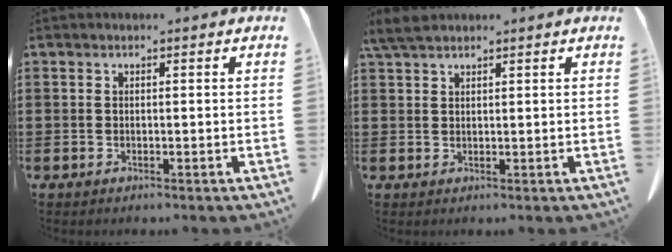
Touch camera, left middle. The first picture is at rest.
{"total": 3.2, "force": [2.5, 0.9, 1.8], "torque": [-0.042, 0.005, 0.047]}